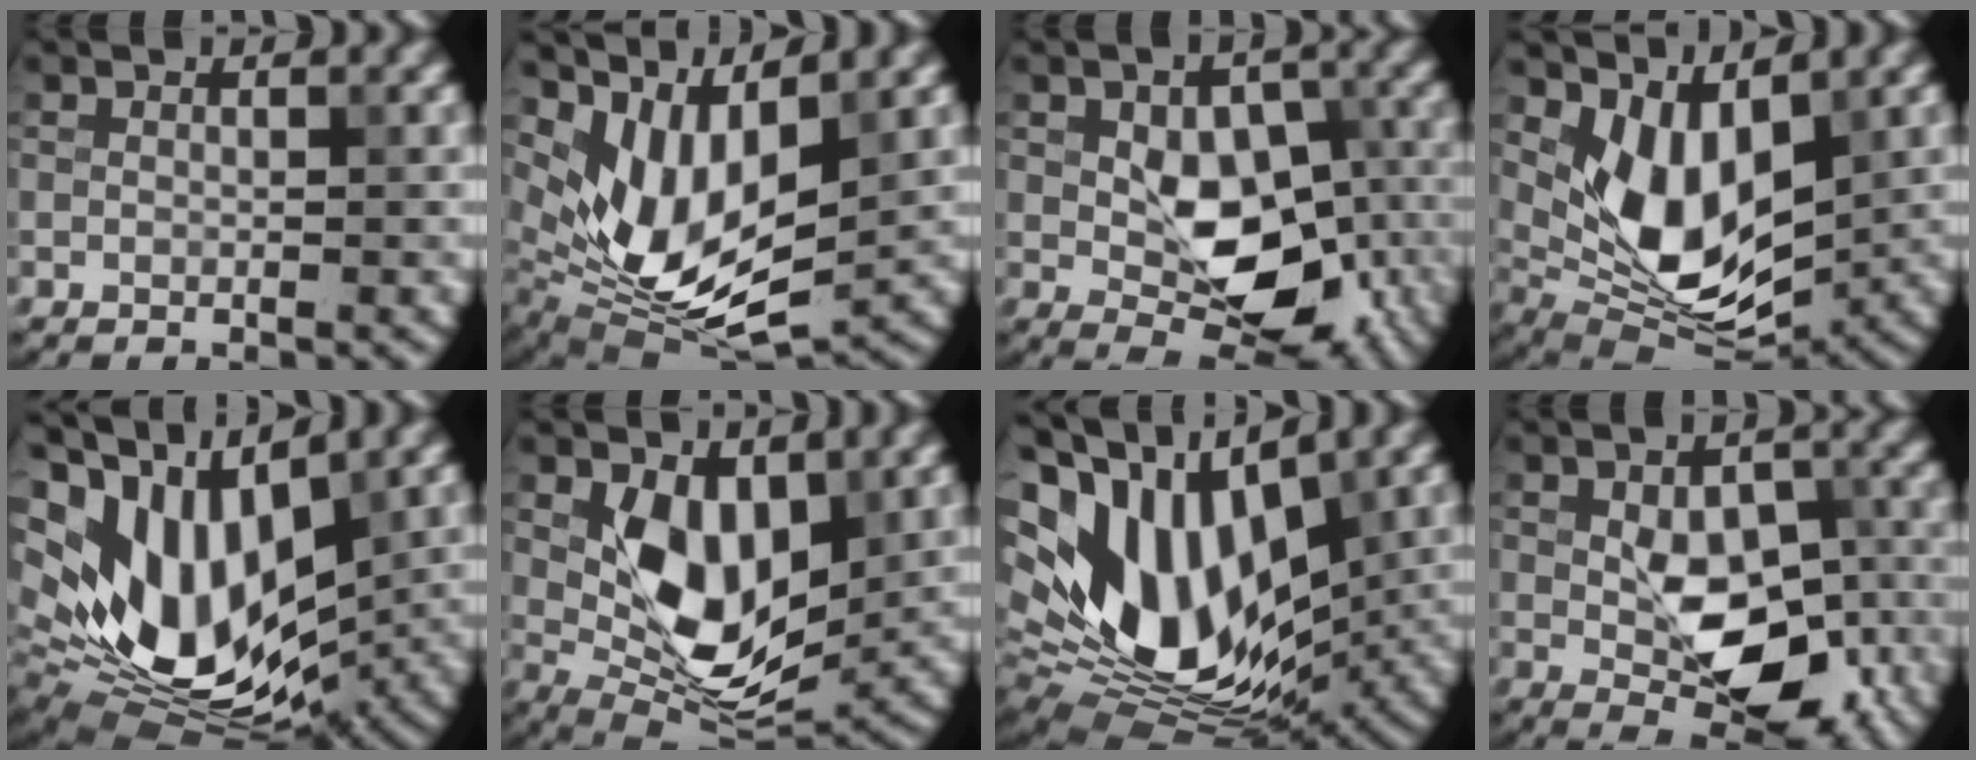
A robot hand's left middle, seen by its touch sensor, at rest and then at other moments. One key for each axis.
{"total": 8.7, "fx": 2.3, "fy": 4.6, "fz": 7.0, "tx": -0.149, "ty": -0.020, "tz": 0.052}
{"total": 8.7, "fx": -1.4, "fy": 5.2, "fz": 6.8, "tx": -0.107, "ty": 0.000, "tz": -0.019}
{"total": 7.6, "fx": 1.8, "fy": 4.2, "fz": 6.2, "tx": -0.124, "ty": -0.024, "tz": 0.038}
{"total": 13.7, "fx": 2.6, "fy": 8.4, "fz": 10.5, "tx": -0.210, "ty": 0.000, "tz": 0.045}
{"total": 7.2, "fx": 1.3, "fy": 4.2, "fz": 5.8, "tx": -0.104, "ty": -0.018, "tz": 0.027}
{"total": 15.2, "fx": 2.0, "fy": 9.5, "fz": 11.6, "tx": -0.240, "ty": 0.005, "tz": 0.029}
{"total": 8.4, "fx": -1.4, "fy": 4.7, "fz": 6.8, "tx": -0.111, "ty": -0.004, "tz": -0.021}